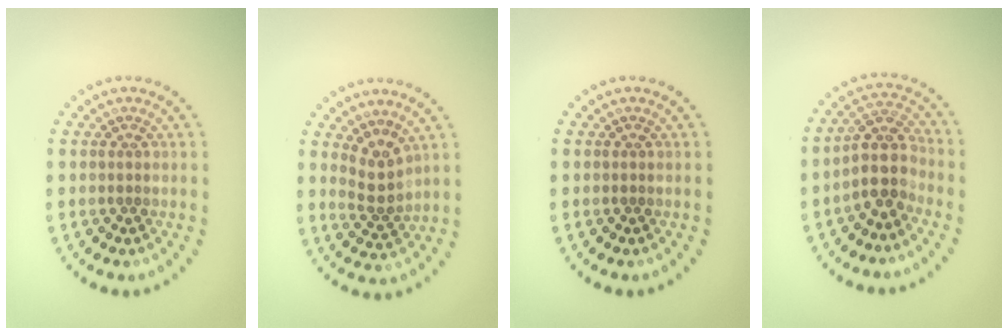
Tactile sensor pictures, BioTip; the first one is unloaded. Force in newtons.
{"total": 2.4, "press": 1.9, "slide": 1.5}
{"total": 0.0}
{"total": 3.8, "press": 3.1, "slide": 2.1}